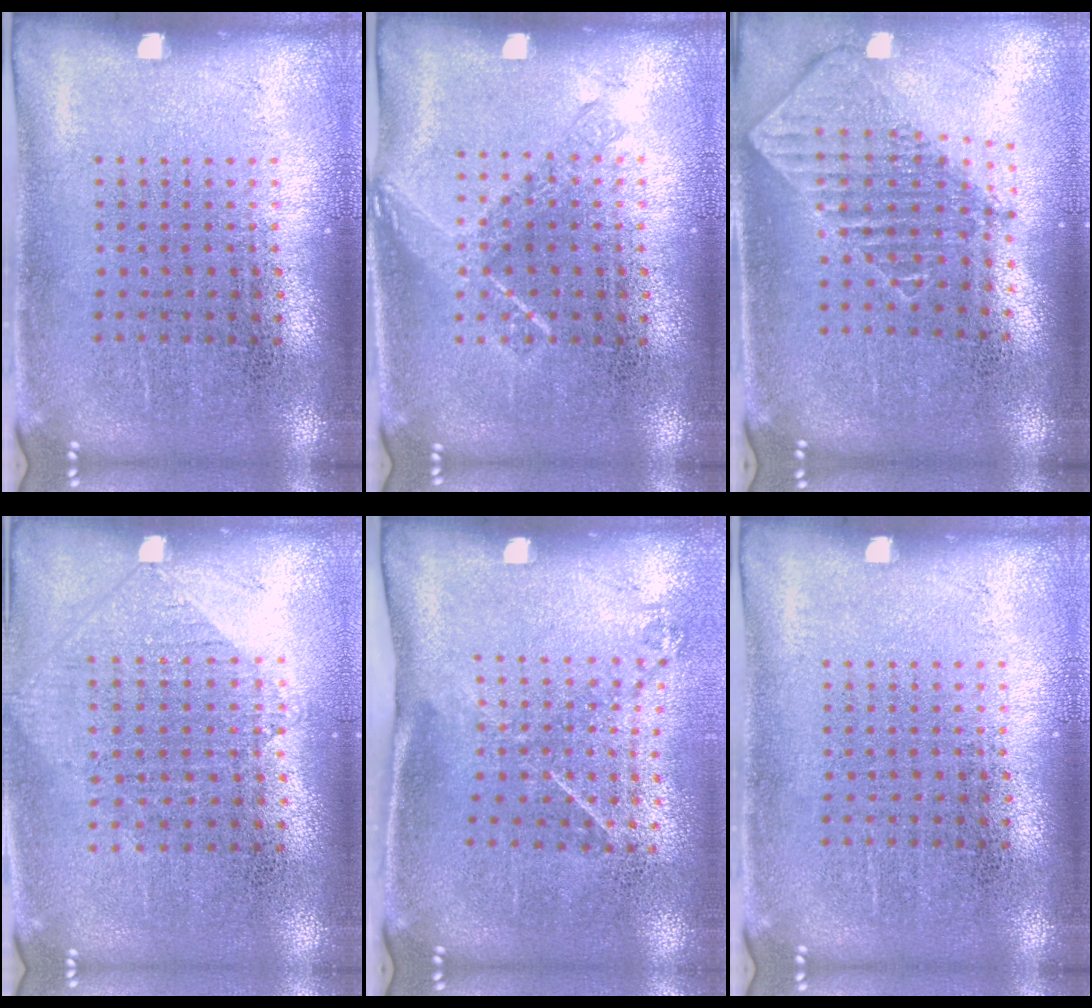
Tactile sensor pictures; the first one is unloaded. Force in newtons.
{"total": 1.1, "press": 1.1, "slide": 0.2}
{"total": 2.0, "press": 1.5, "slide": 1.3}
{"total": 0.9, "press": 0.9, "slide": 0.3}
{"total": 1.4, "press": 0.9, "slide": 1.0}
{"total": 0.0}